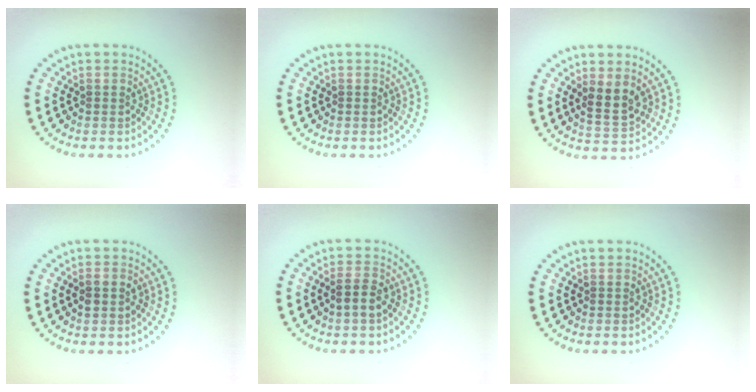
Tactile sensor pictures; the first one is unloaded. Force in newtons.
{"total": 0.0}
{"total": 2.7, "press": 2.5, "slide": 0.9}
{"total": 1.4, "press": 1.4, "slide": 0.3}
{"total": 1.9, "press": 1.9, "slide": 0.5}
{"total": 0.0}